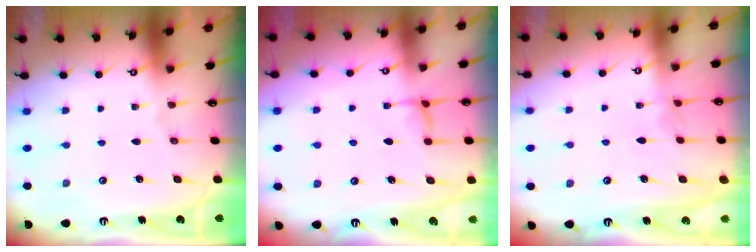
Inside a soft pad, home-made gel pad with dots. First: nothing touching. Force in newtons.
{"total": 1.2, "press": 0.9, "slide": 0.7}
{"total": 2.3, "press": 2.3, "slide": 0.4}